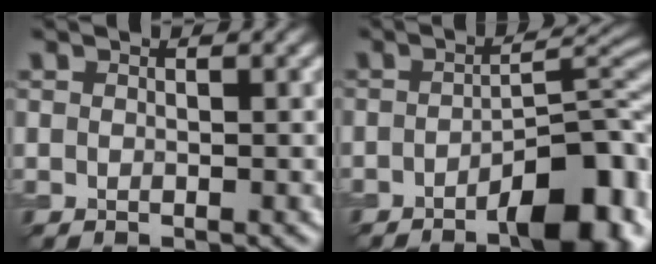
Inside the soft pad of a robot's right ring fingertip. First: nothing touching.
{"total": 8.0, "force": [-4.2, 2.4, 6.4], "torque": [-0.082, 0.013, -0.053]}